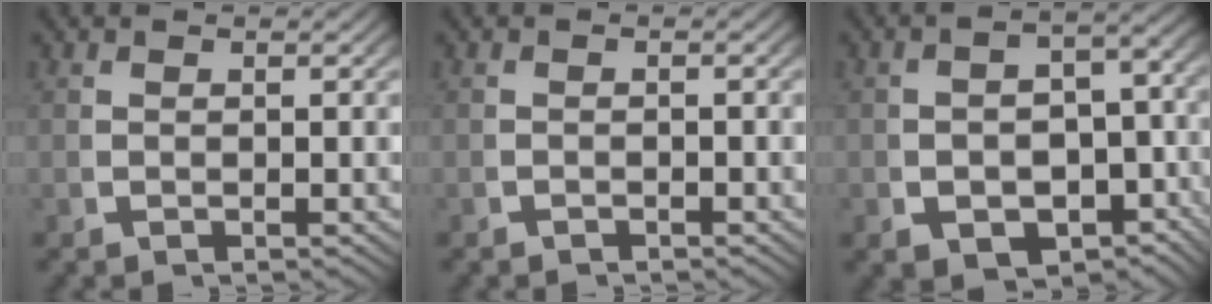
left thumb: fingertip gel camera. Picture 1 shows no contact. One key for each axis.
{"total": 0.7, "fx": -0.7, "fy": 0.1, "fz": 0.1, "tx": -0.002, "ty": -0.004, "tz": -0.012}
{"total": 7.6, "fx": -2.5, "fy": 5.1, "fz": 5.1, "tx": -0.074, "ty": -0.028, "tz": -0.020}